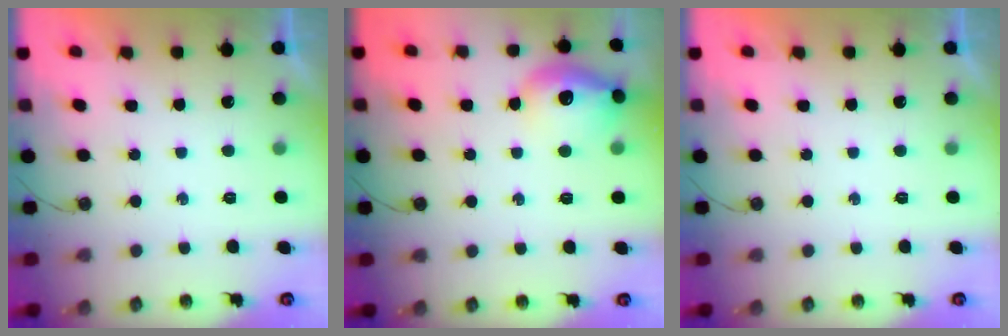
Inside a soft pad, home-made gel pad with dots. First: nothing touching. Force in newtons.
{"total": 15.8, "press": 15.8, "slide": 1.0}
{"total": 0.0}